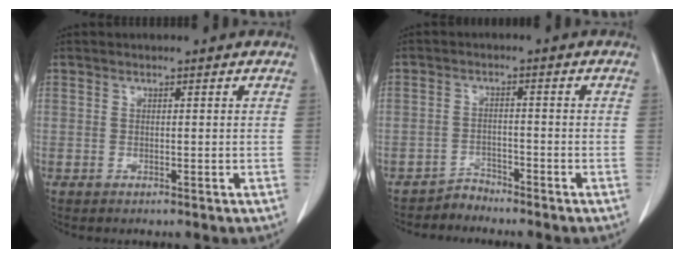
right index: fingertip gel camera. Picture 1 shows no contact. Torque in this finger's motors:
{"motor_torque": [-0.84, 0.04, -0.28, -0.08]}